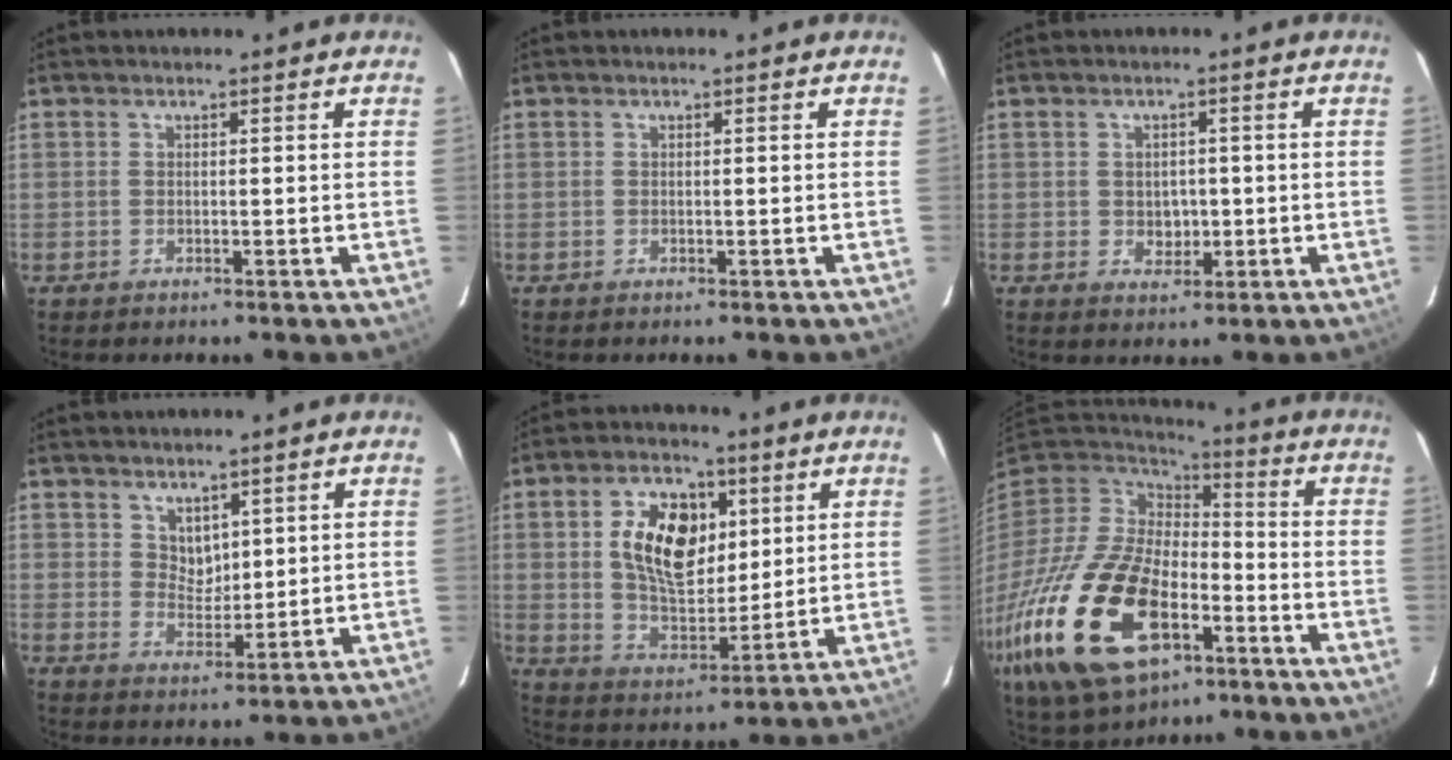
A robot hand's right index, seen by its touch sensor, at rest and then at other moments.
{"total": 0.0}
{"total": 3.5, "force": [-0.3, 3.1, 1.7], "torque": [-0.028, 0.004, 0.002]}
{"total": 3.8, "force": [2.4, 2.7, 1.2], "torque": [-0.011, 0.002, 0.048]}
{"total": 14.1, "force": [4.0, 8.3, 10.6], "torque": [-0.186, 0.015, 0.078]}
{"total": 29.5, "force": [-12.4, 16.5, 21.1], "torque": [-0.480, -0.050, -0.209]}